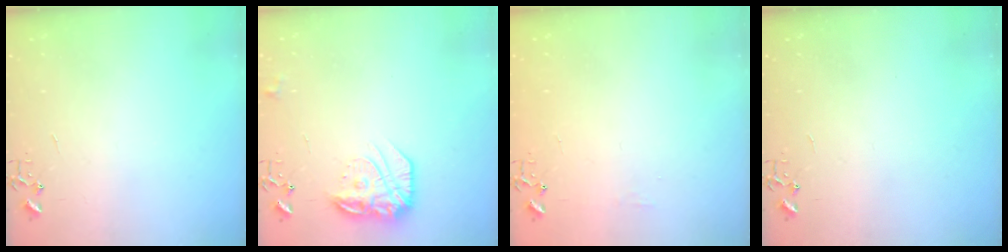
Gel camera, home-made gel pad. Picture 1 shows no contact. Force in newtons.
{"total": 17.3, "press": 17.2, "slide": 1.2}
{"total": 4.6, "press": 4.6, "slide": 0.7}
{"total": 0.0}